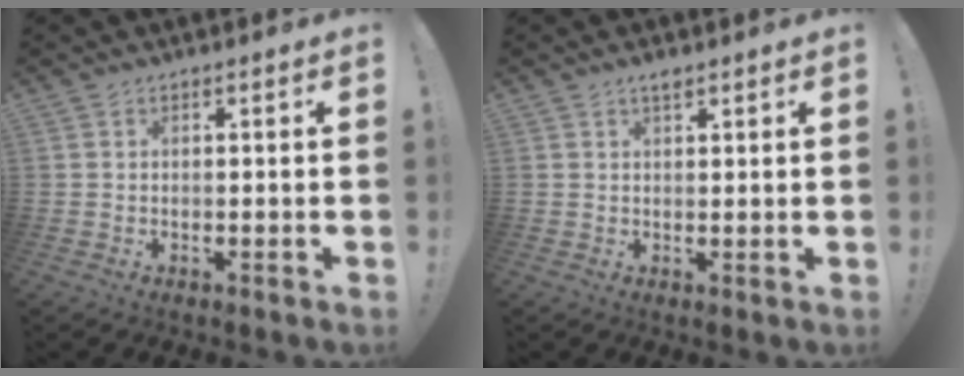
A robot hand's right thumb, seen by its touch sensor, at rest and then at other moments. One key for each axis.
{"total": 1.9, "fx": 1.6, "fy": 0.3, "fz": 0.9, "tx": -0.005, "ty": -0.012, "tz": 0.025}